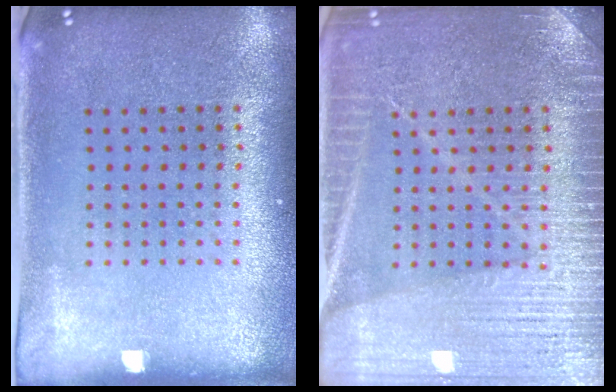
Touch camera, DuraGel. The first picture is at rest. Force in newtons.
{"total": 3.7, "press": 3.7, "slide": 0.6}